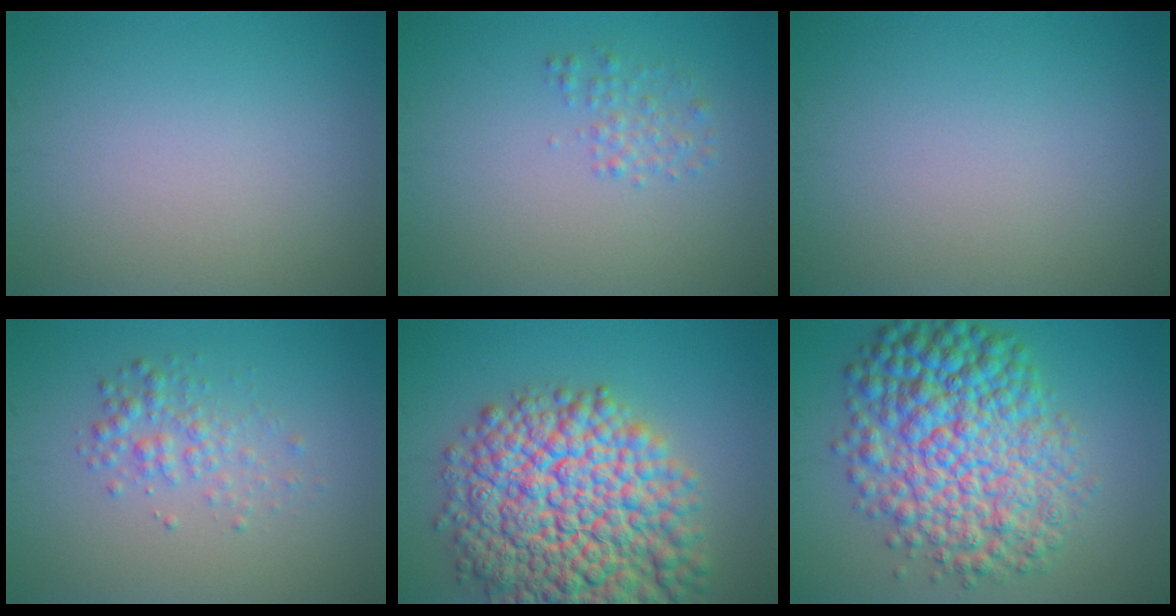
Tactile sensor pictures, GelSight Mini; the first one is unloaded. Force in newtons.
{"total": 1.5, "press": 1.5, "slide": 0.1}
{"total": 0.0}
{"total": 2.3, "press": 2.3, "slide": 0.1}
{"total": 15.1, "press": 15.0, "slide": 0.6}
{"total": 11.0, "press": 11.0, "slide": 0.1}